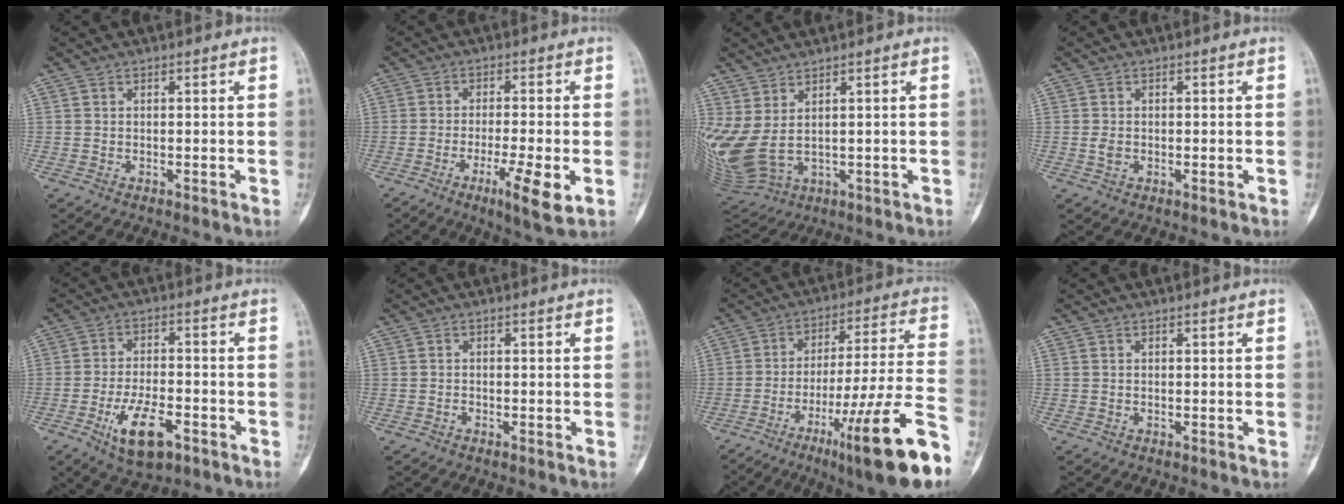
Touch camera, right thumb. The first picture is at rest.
{"total": 8.3, "force": [-3.0, 1.2, 7.7], "torque": [-0.130, -0.006, -0.048]}
{"total": 12.4, "force": [2.3, 6.5, 10.3], "torque": [-0.244, -0.020, 0.071]}
{"total": 1.7, "force": [-0.1, 1.2, 1.2], "torque": [-0.022, 0.002, -0.002]}
{"total": 10.1, "force": [-4.7, 4.6, 7.7], "torque": [-0.130, 0.018, -0.073]}
{"total": 0.6, "force": [-0.4, 0.4, 0.2], "torque": [-0.001, 0.002, -0.010]}
{"total": 22.2, "force": [-11.5, 1.8, 19.0], "torque": [-0.267, 0.046, -0.174]}
{"total": 0.0}